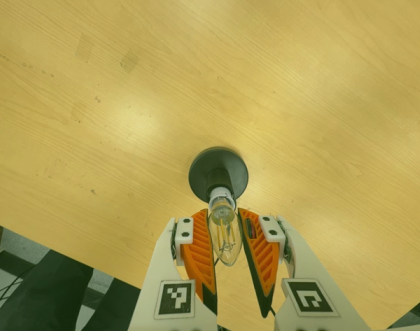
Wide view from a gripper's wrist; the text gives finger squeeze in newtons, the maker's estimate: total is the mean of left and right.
{"total": 13.1, "left": 12.7, "right": 13.5}